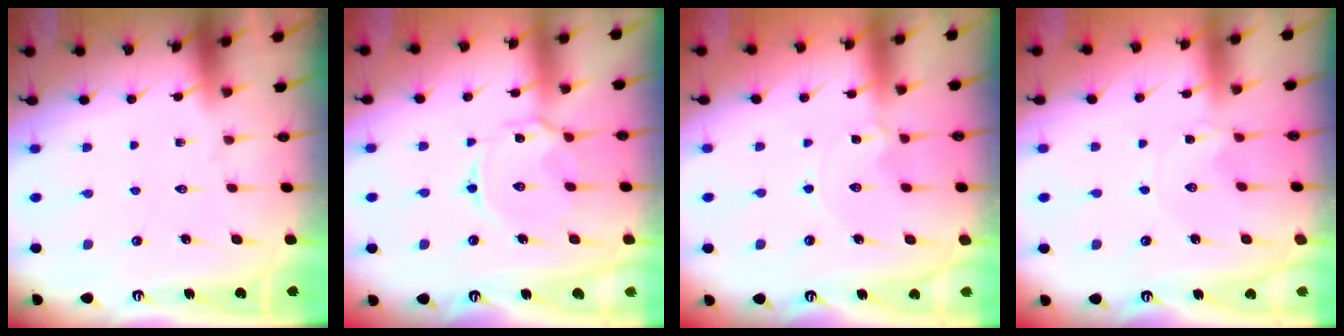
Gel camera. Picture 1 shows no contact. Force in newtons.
{"total": 5.5, "press": 5.5, "slide": 0.5}
{"total": 0.8, "press": 0.8, "slide": 0.1}
{"total": 0.0}